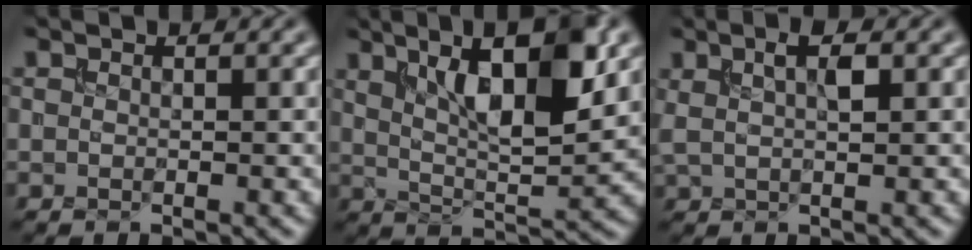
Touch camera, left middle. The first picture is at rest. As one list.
[{"total": 9.3, "force": [3.6, 2.9, 8.0], "torque": [-0.128, 0.005, 0.064]}, {"total": 2.4, "force": [0.7, 0.7, 2.2], "torque": [-0.038, 0.005, 0.016]}]